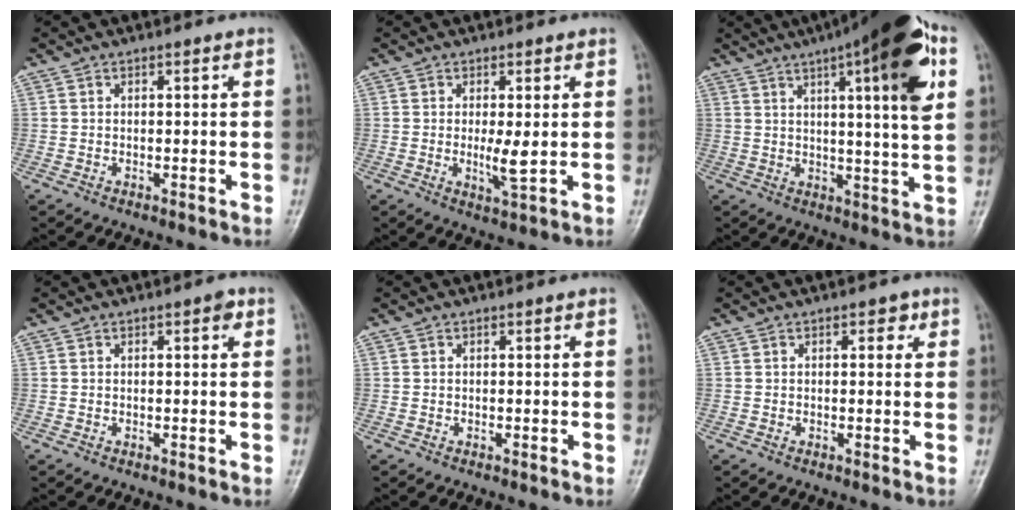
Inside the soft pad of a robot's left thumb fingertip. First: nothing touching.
{"total": 4.1, "force": [0.1, 1.1, 4.0], "torque": [-0.070, -0.012, 0.004]}
{"total": 19.0, "force": [8.0, 3.4, 16.9], "torque": [-0.226, -0.010, 0.106]}
{"total": 1.4, "force": [0.6, 0.6, 1.1], "torque": [-0.013, 0.001, 0.005]}
{"total": 0.0}
{"total": 2.2, "force": [1.0, 1.3, 1.5], "torque": [-0.004, 0.001, 0.008]}